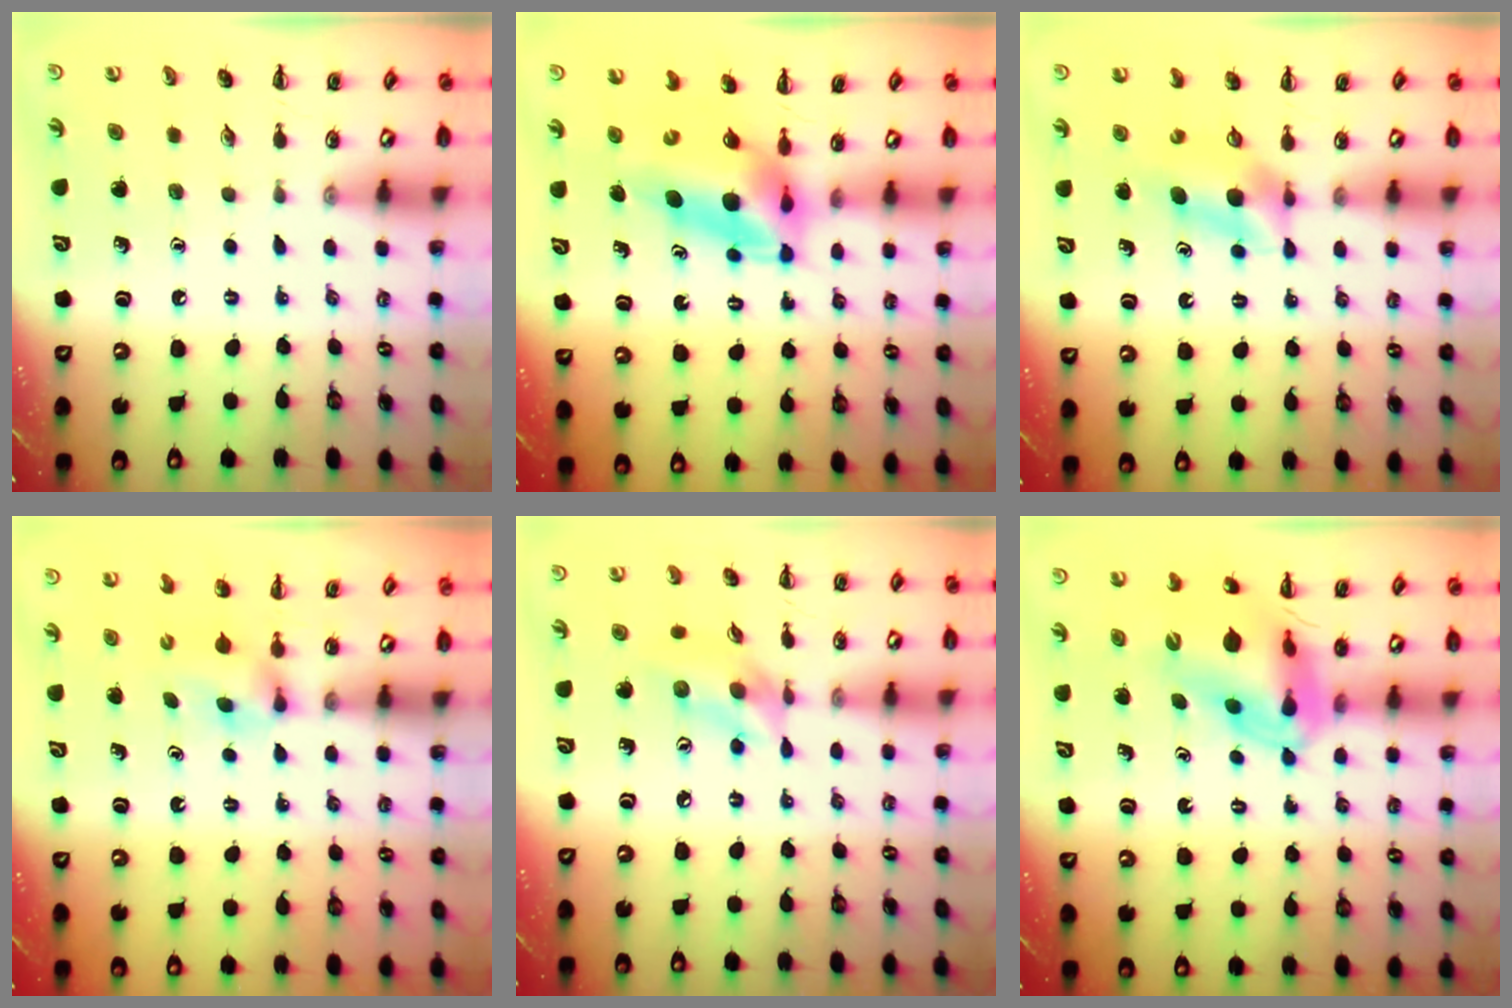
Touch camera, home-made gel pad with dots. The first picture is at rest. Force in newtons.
{"total": 6.8, "press": 6.5, "slide": 1.9}
{"total": 4.4, "press": 4.3, "slide": 0.6}
{"total": 2.9, "press": 2.8, "slide": 1.0}
{"total": 10.0, "press": 9.8, "slide": 1.7}
{"total": 12.5, "press": 11.8, "slide": 3.9}